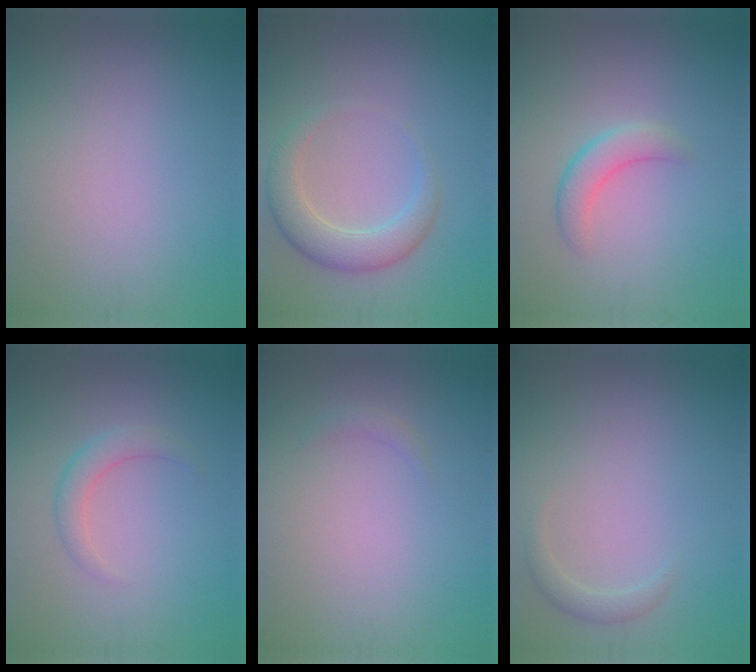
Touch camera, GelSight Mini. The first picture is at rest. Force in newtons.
{"total": 3.9, "press": 3.9, "slide": 0.3}
{"total": 2.6, "press": 2.6, "slide": 0.1}
{"total": 2.0, "press": 2.0, "slide": 0.2}
{"total": 0.7, "press": 0.7, "slide": 0.1}
{"total": 1.2, "press": 1.2, "slide": 0.1}